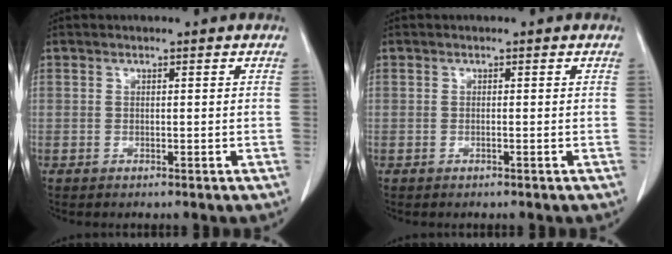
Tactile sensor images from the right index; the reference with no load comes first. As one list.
[{"total": 0.0}]